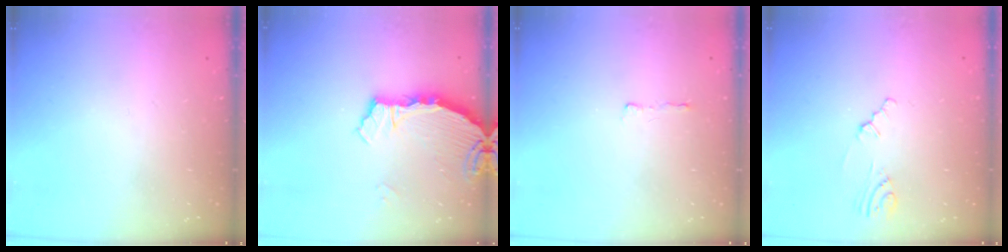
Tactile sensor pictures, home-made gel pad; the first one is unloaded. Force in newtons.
{"total": 3.9, "press": 3.9, "slide": 0.2}
{"total": 2.9, "press": 2.8, "slide": 0.5}
{"total": 1.0, "press": 0.9, "slide": 0.4}